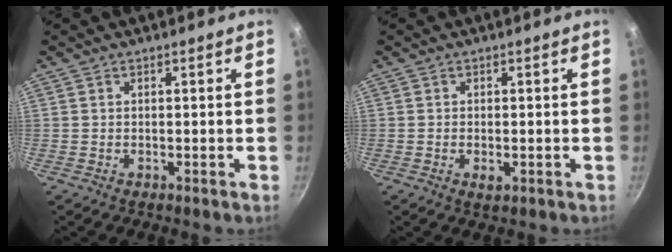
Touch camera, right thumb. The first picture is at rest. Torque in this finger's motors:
{"motor_torque": [-0.33, 0.15, -0.48, 0.26, 0.00]}